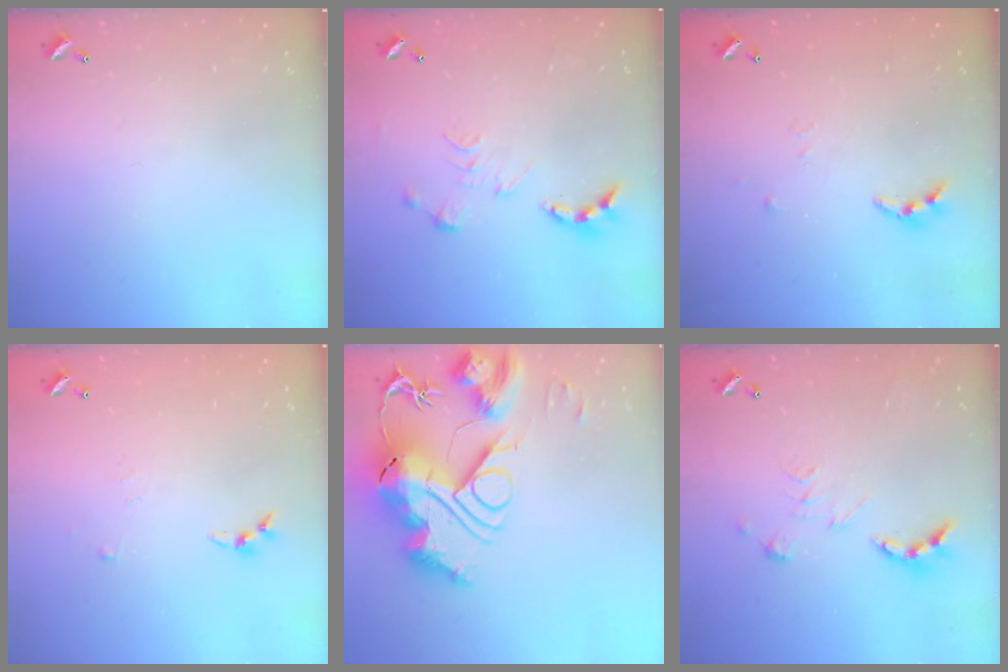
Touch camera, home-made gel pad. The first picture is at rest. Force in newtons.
{"total": 0.0}
{"total": 3.3, "press": 3.3, "slide": 0.4}
{"total": 3.3, "press": 3.3, "slide": 0.5}
{"total": 0.7, "press": 0.7, "slide": 0.0}
{"total": 2.7, "press": 2.2, "slide": 1.5}